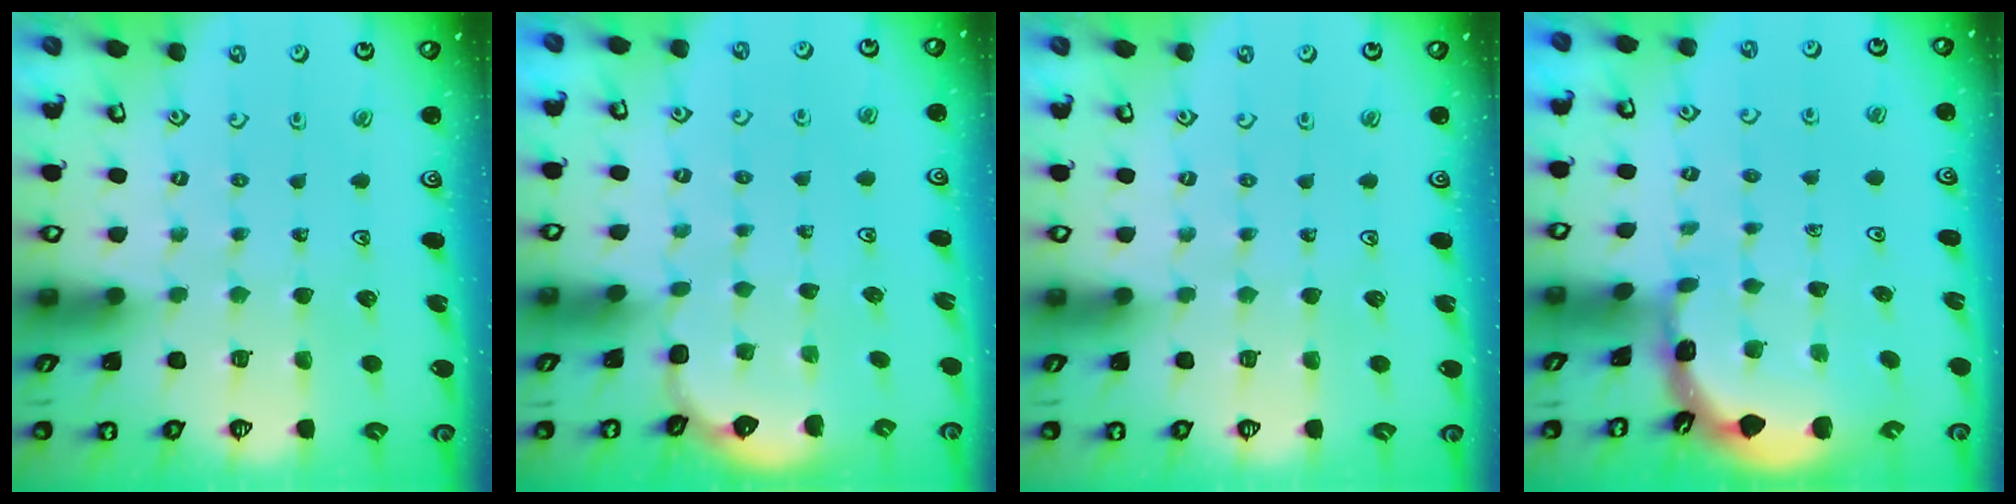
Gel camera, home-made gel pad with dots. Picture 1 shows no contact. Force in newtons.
{"total": 1.6, "press": 0.9, "slide": 1.3}
{"total": 0.0}
{"total": 1.6, "press": 1.5, "slide": 0.3}